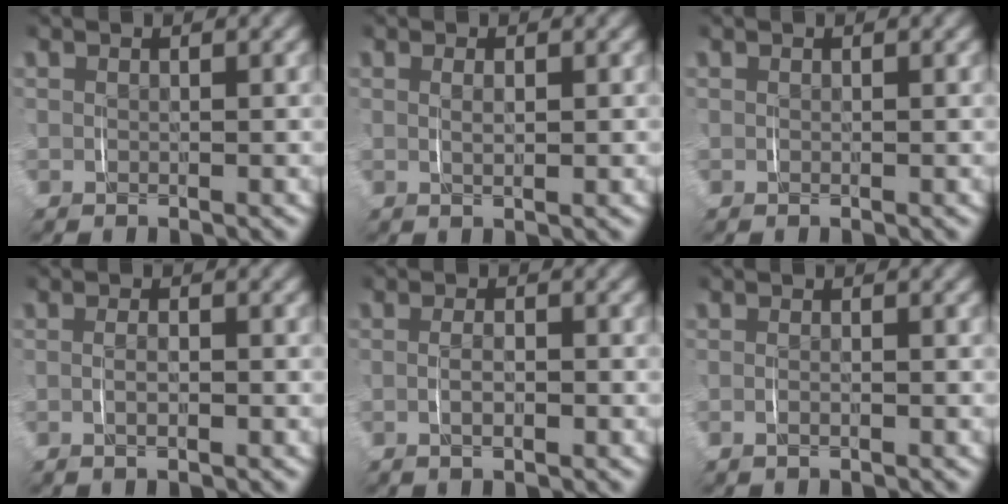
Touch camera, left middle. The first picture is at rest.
{"total": 1.2, "force": [0.3, 0.1, 1.1], "torque": [-0.019, -0.003, 0.008]}
{"total": 0.0}
{"total": 1.4, "force": [-0.4, 0.3, 1.3], "torque": [-0.023, 0.001, -0.008]}
{"total": 1.8, "force": [-0.4, 0.5, 1.6], "torque": [-0.026, 0.001, -0.009]}
{"total": 0.7, "force": [-0.4, 0.1, 0.6], "torque": [-0.016, -0.002, -0.007]}